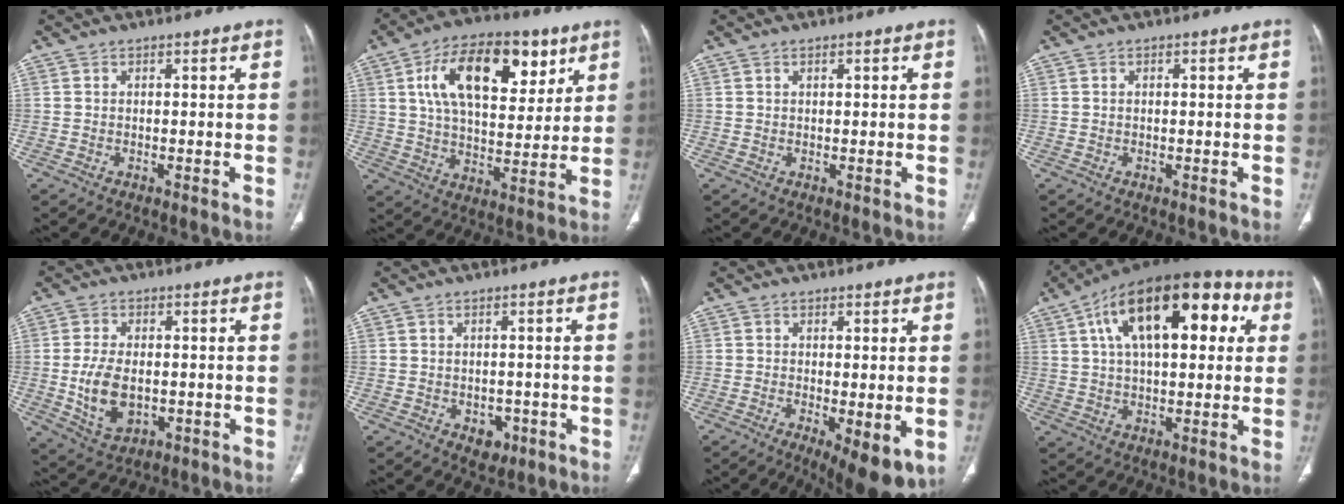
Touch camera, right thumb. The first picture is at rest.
{"total": 20.0, "force": [8.2, 10.5, 14.9], "torque": [-0.209, -0.015, 0.134]}
{"total": 0.7, "force": [0.4, 0.3, 0.6], "torque": [-0.009, 0.002, 0.006]}
{"total": 0.6, "force": [0.1, 0.3, 0.5], "torque": [-0.014, 0.006, 0.004]}
{"total": 9.1, "force": [-0.9, 5.6, 7.1], "torque": [-0.127, -0.006, -0.006]}
{"total": 3.4, "force": [-1.3, 2.6, 1.8], "torque": [-0.006, 0.003, -0.009]}
{"total": 8.8, "force": [-2.5, 2.9, 7.9], "torque": [-0.115, -0.024, -0.033]}
{"total": 24.6, "force": [8.1, 11.8, 20.0], "torque": [-0.299, 0.028, 0.122]}